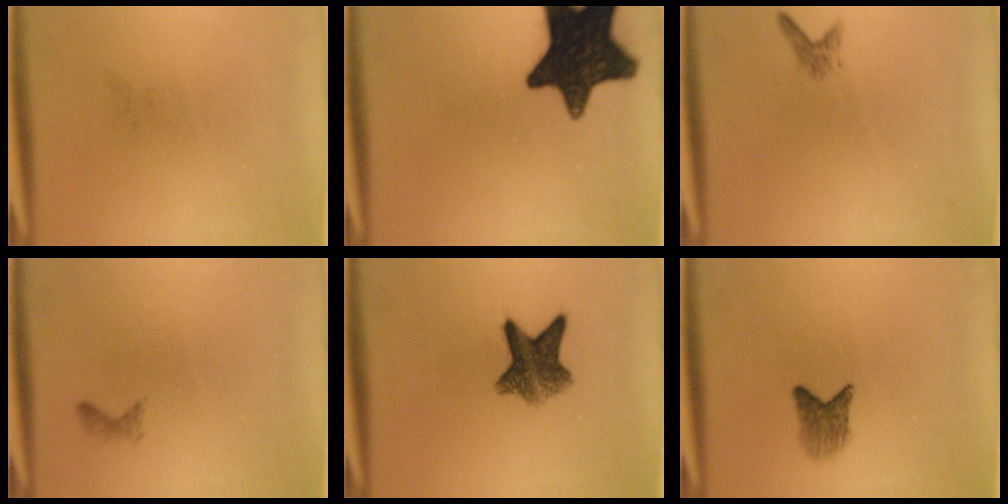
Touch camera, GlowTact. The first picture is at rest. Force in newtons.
{"total": 16.2}
{"total": 1.1}
{"total": 0.6}
{"total": 7.4}
{"total": 2.8}